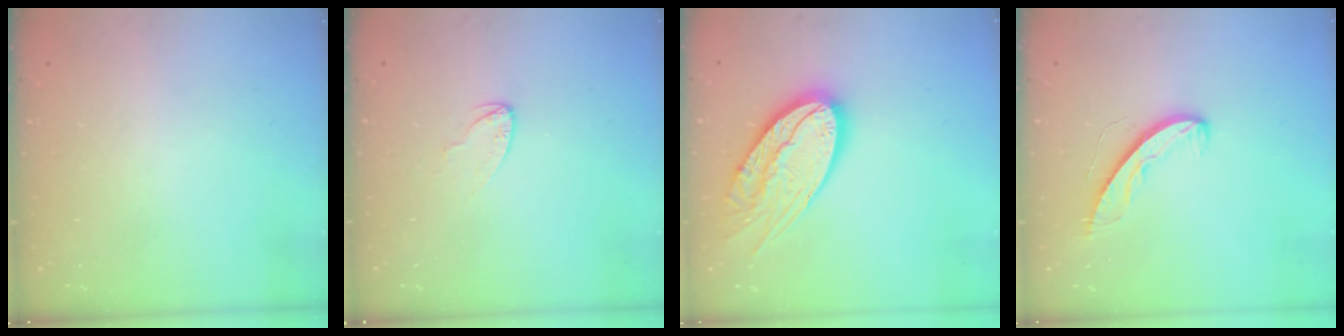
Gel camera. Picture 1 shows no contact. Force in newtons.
{"total": 3.4, "press": 3.4, "slide": 0.3}
{"total": 20.8, "press": 20.7, "slide": 2.4}
{"total": 6.7, "press": 6.7, "slide": 0.5}